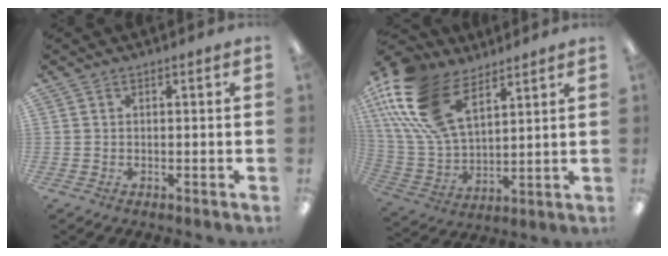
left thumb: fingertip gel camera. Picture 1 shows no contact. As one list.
[{"total": 21.3, "force": [11.3, 11.2, 14.2], "torque": [-0.325, -0.041, 0.204]}]